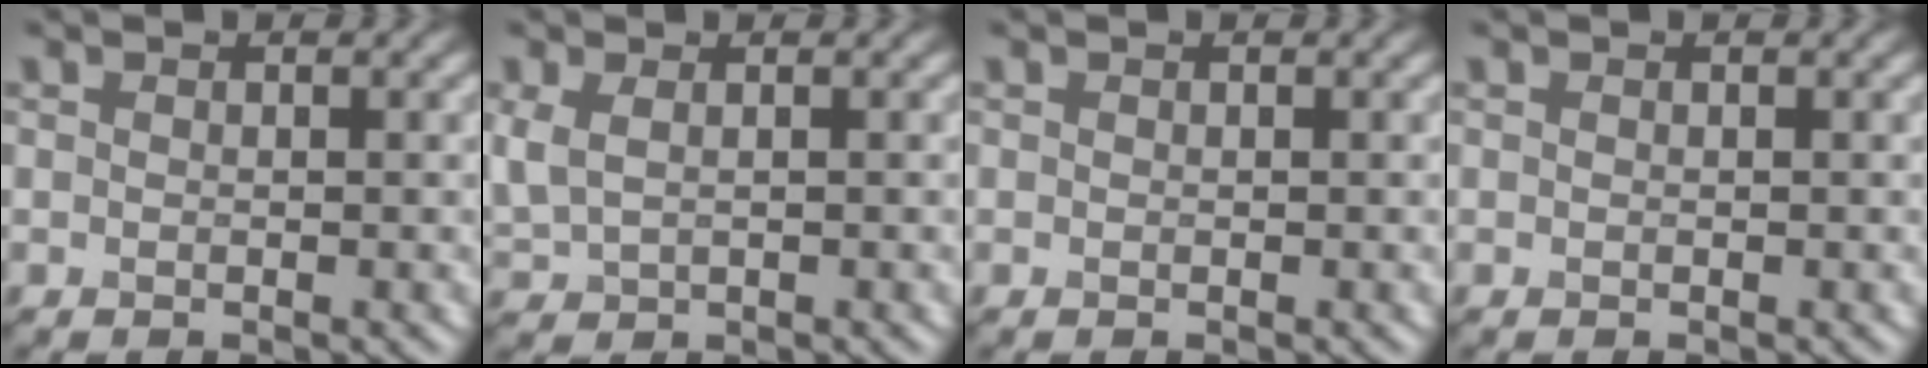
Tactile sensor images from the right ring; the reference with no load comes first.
{"total": 2.4, "force": [0.6, 1.6, 1.7], "torque": [-0.052, -0.001, 0.018]}
{"total": 0.0}
{"total": 0.0}